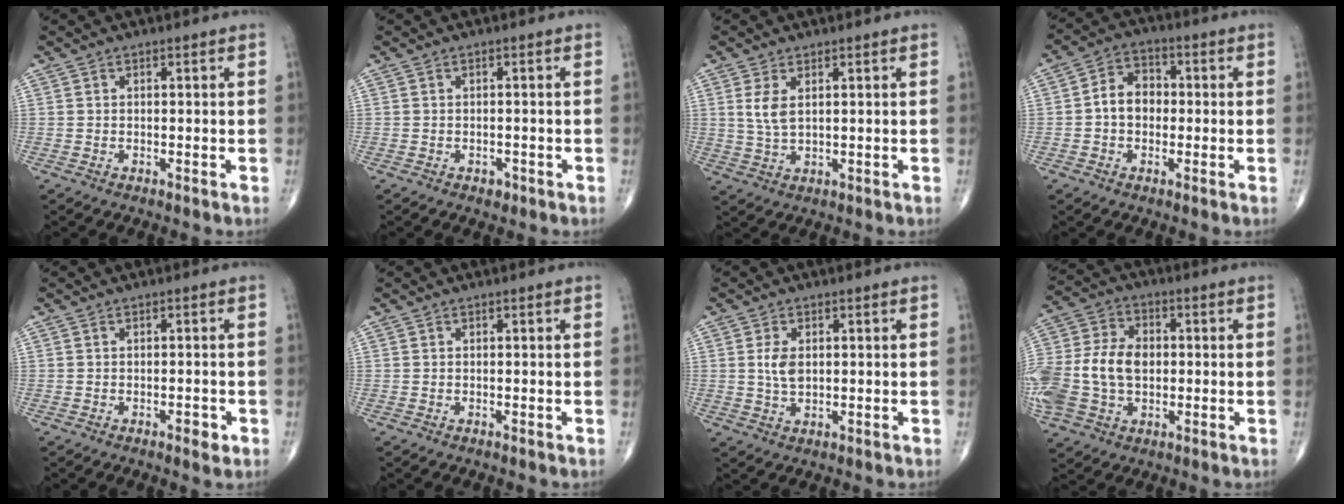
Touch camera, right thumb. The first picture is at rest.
{"total": 1.4, "force": [-0.8, 1.0, 0.7], "torque": [-0.006, 0.001, -0.008]}
{"total": 4.1, "force": [1.4, 1.8, 3.3], "torque": [-0.069, -0.008, 0.035]}
{"total": 6.8, "force": [-0.4, 5.2, 4.3], "torque": [-0.053, 0.022, -0.019]}
{"total": 2.0, "force": [-1.0, 0.8, 1.6], "torque": [-0.019, 0.000, -0.013]}
{"total": 0.0}
{"total": 3.9, "force": [0.7, 2.3, 3.1], "torque": [-0.057, -0.005, 0.015]}
{"total": 20.8, "force": [-1.4, 15.1, 14.3], "torque": [-0.341, 0.020, -0.016]}